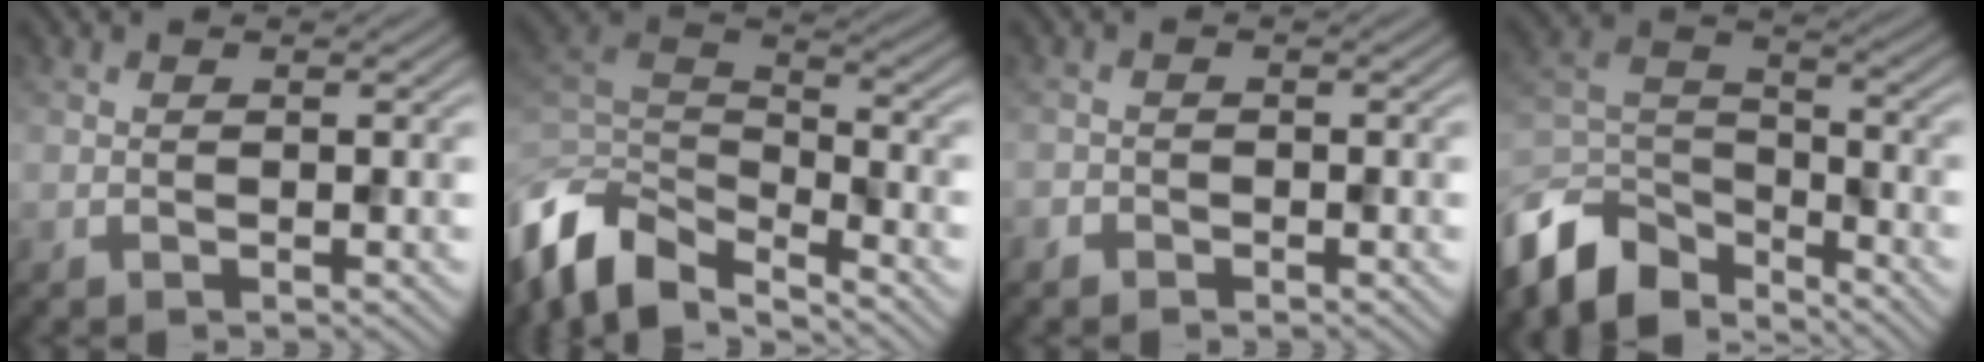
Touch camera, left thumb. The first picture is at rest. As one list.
[{"total": 11.1, "force": [-7.6, 5.1, 6.4], "torque": [-0.148, -0.013, -0.152]}, {"total": 1.2, "force": [-0.9, 0.8, 0.0], "torque": [0.003, -0.001, -0.021]}, {"total": 11.2, "force": [-9.0, 4.8, 4.5], "torque": [-0.105, -0.002, -0.185]}]